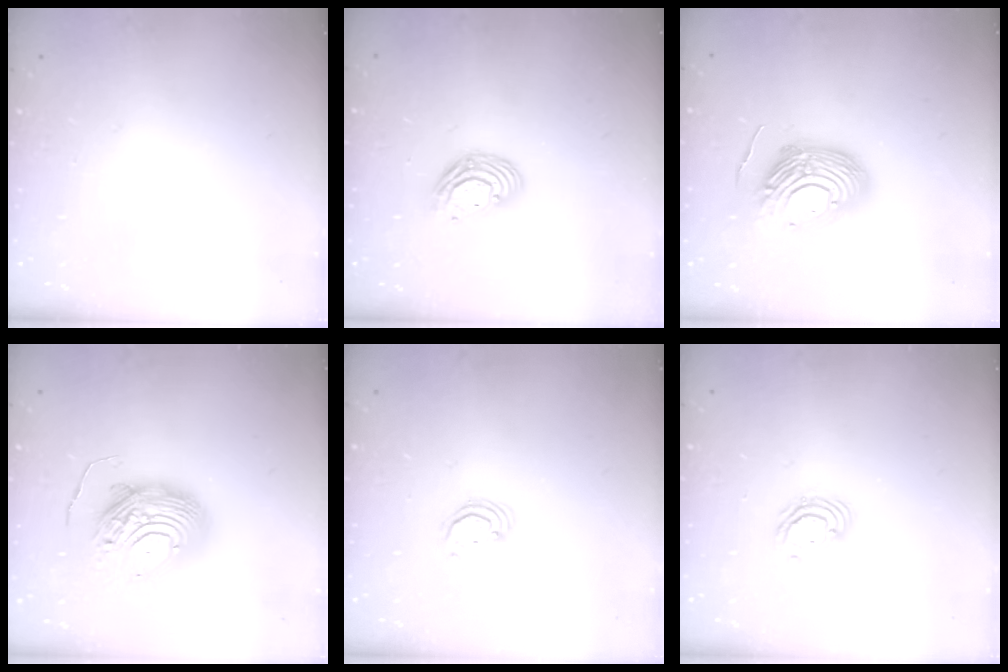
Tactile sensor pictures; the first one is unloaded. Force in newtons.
{"total": 8.4, "press": 8.3, "slide": 1.5}
{"total": 14.4, "press": 14.3, "slide": 2.2}
{"total": 13.9, "press": 13.9, "slide": 1.4}
{"total": 2.3, "press": 2.3, "slide": 0.3}
{"total": 5.6, "press": 5.6, "slide": 0.4}